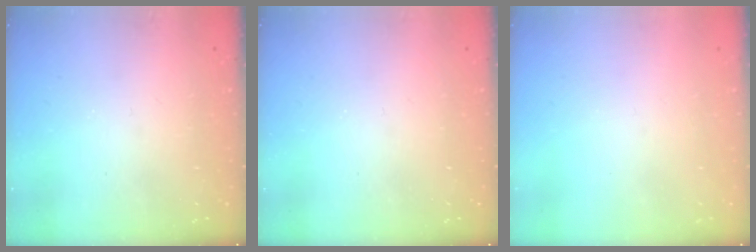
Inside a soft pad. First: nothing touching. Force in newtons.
{"total": 0.0}
{"total": 0.0}